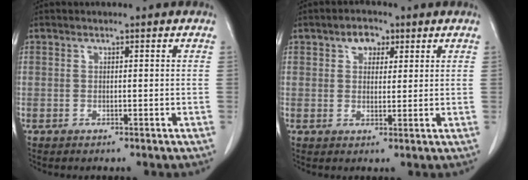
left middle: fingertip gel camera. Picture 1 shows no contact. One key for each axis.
{"total": 3.5, "fx": 1.9, "fy": 2.3, "fz": 1.9, "tx": -0.032, "ty": 0.011, "tz": 0.031}